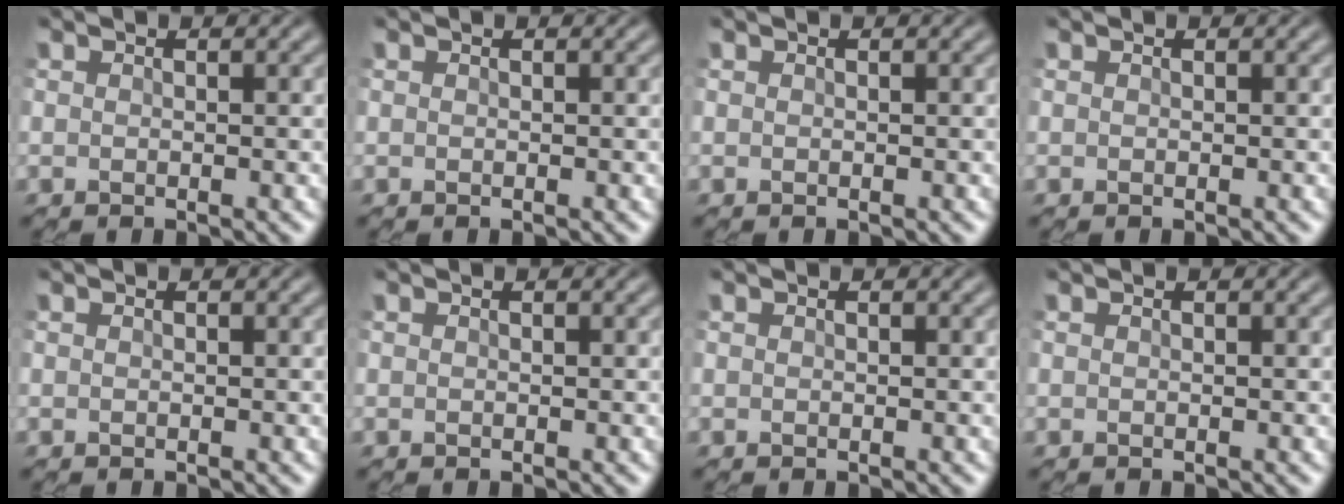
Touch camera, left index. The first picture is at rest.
{"total": 0.0}
{"total": 0.0}
{"total": 0.0}
{"total": 0.0}
{"total": 0.0}
{"total": 0.0}
{"total": 0.0}